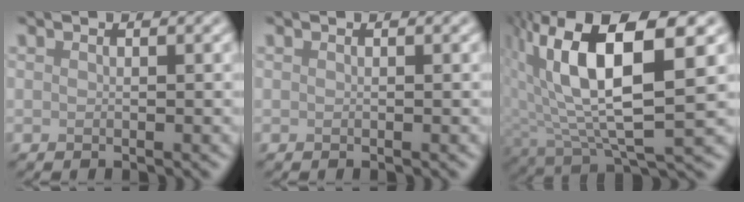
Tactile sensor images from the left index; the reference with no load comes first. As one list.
[{"total": 0.0}, {"total": 13.4, "force": [3.4, 4.7, 12.0], "torque": [-0.237, 0.009, 0.068]}]